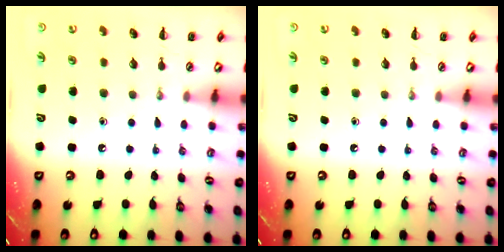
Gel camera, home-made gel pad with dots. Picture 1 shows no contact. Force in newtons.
{"total": 0.0}